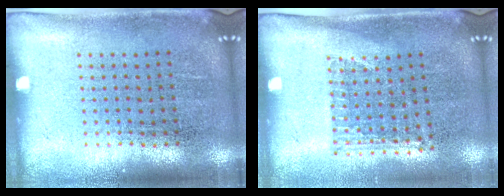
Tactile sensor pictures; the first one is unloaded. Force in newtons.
{"total": 1.1, "press": 0.9, "slide": 0.6}